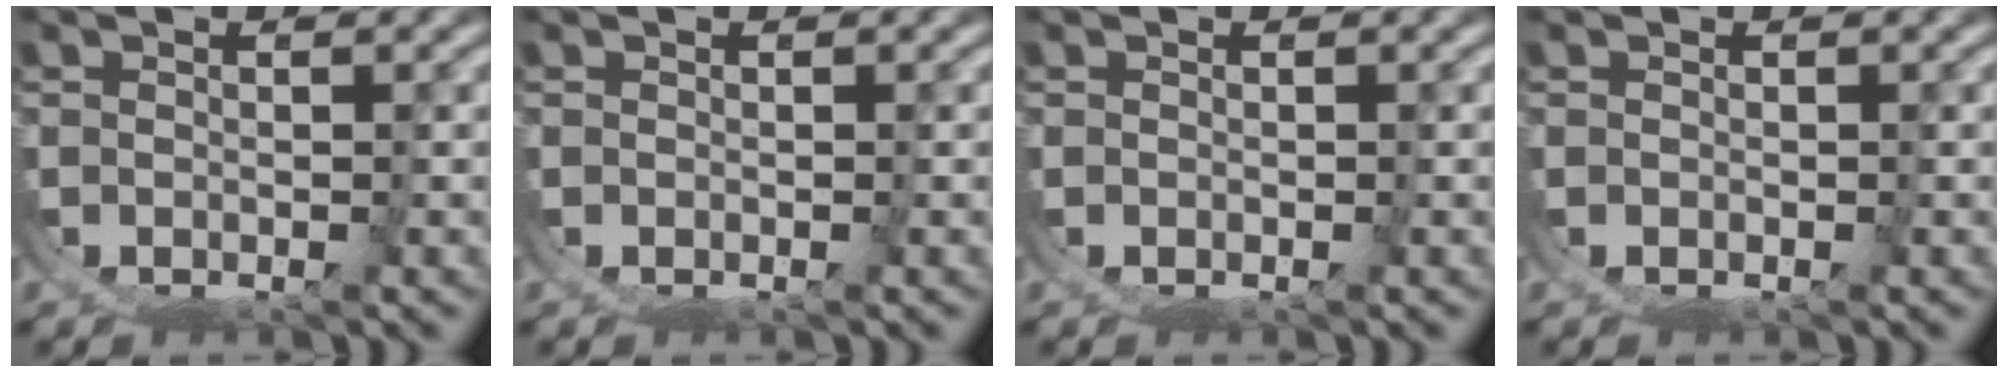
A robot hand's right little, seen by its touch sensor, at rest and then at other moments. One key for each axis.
{"total": 0.0}
{"total": 0.0}
{"total": 0.0}